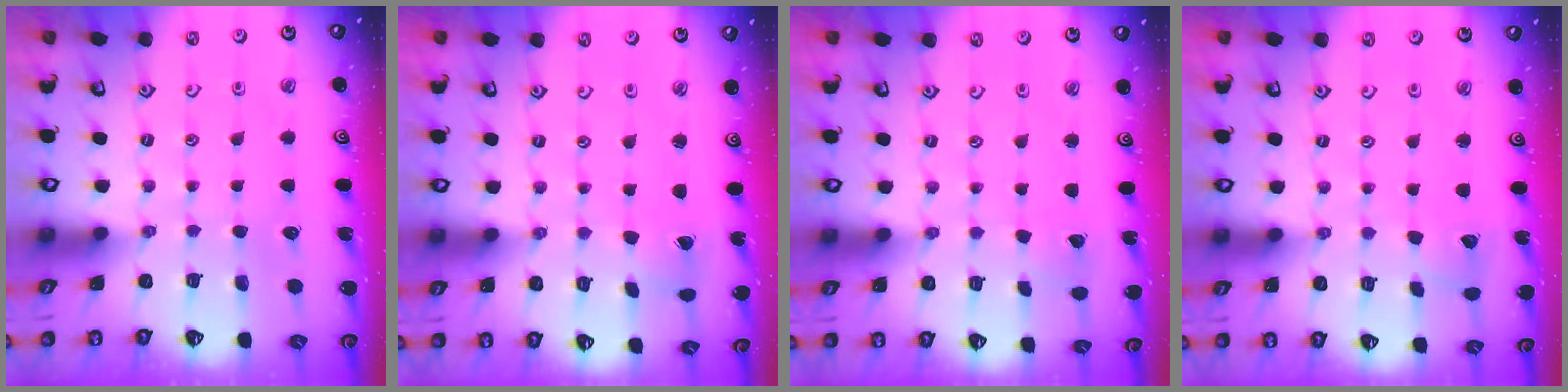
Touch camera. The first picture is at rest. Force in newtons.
{"total": 3.5, "press": 3.4, "slide": 0.3}
{"total": 2.7, "press": 2.7, "slide": 0.2}
{"total": 2.8, "press": 2.8, "slide": 0.4}